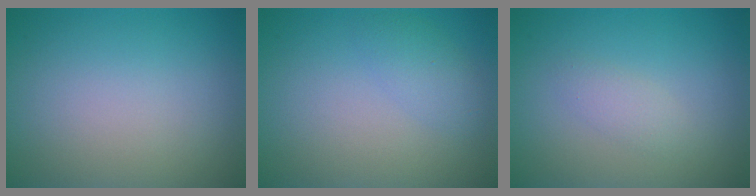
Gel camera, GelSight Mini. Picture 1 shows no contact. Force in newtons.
{"total": 1.7, "press": 1.7, "slide": 0.0}
{"total": 1.4, "press": 1.4, "slide": 0.0}